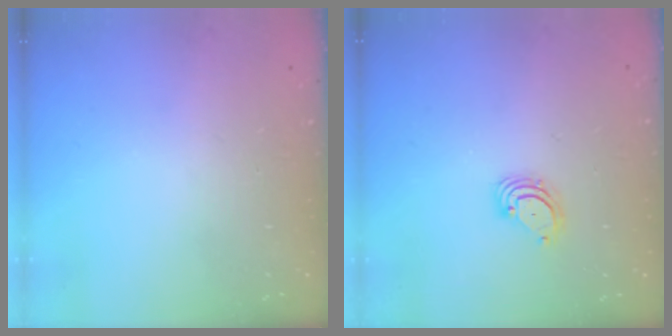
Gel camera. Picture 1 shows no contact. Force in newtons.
{"total": 3.3, "press": 3.3, "slide": 0.3}